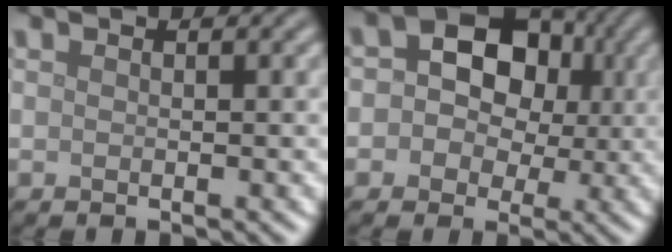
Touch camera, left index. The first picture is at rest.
{"total": 10.3, "force": [2.2, 8.4, 5.4], "torque": [-0.044, 0.044, 0.001]}